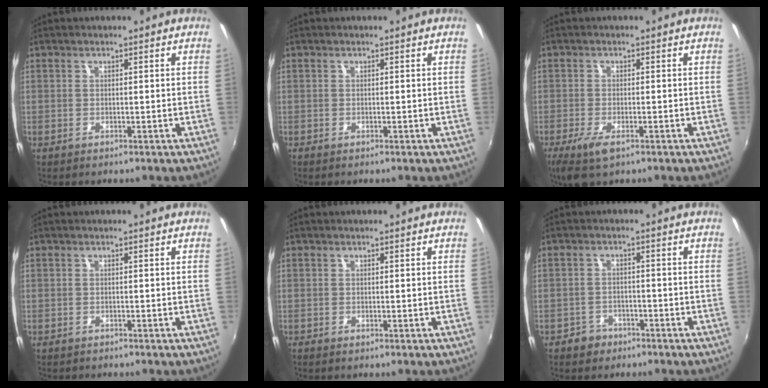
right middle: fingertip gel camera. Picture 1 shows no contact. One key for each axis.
{"total": 0.0}
{"total": 5.0, "fx": -2.8, "fy": 1.8, "fz": 3.7, "tx": -0.084, "ty": -0.019, "tz": -0.051}
{"total": 0.9, "fx": -0.9, "fy": 0.3, "fz": 0.0, "tx": -0.004, "ty": -0.002, "tz": -0.014}
{"total": 0.0}
{"total": 3.8, "fx": -2.7, "fy": 2.6, "fz": 0.4, "tx": -0.023, "ty": 0.008, "tz": -0.044}